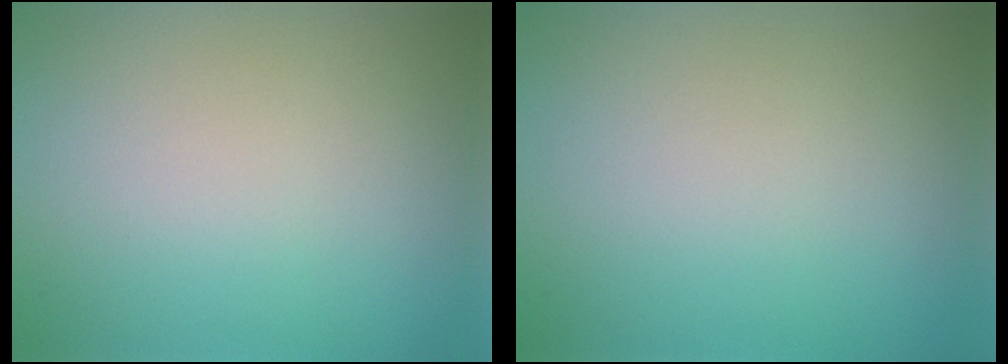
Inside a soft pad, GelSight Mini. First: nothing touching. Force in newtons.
{"total": 0.0}